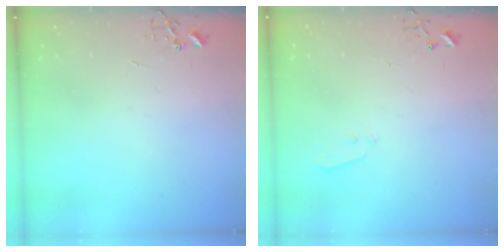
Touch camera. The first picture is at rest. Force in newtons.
{"total": 3.4, "press": 3.3, "slide": 0.5}